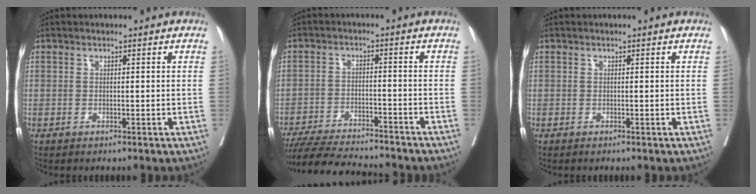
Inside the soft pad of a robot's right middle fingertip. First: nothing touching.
{"total": 15.3, "force": [-13.9, 1.7, 6.1], "torque": [-0.100, -0.020, -0.208]}
{"total": 0.0}